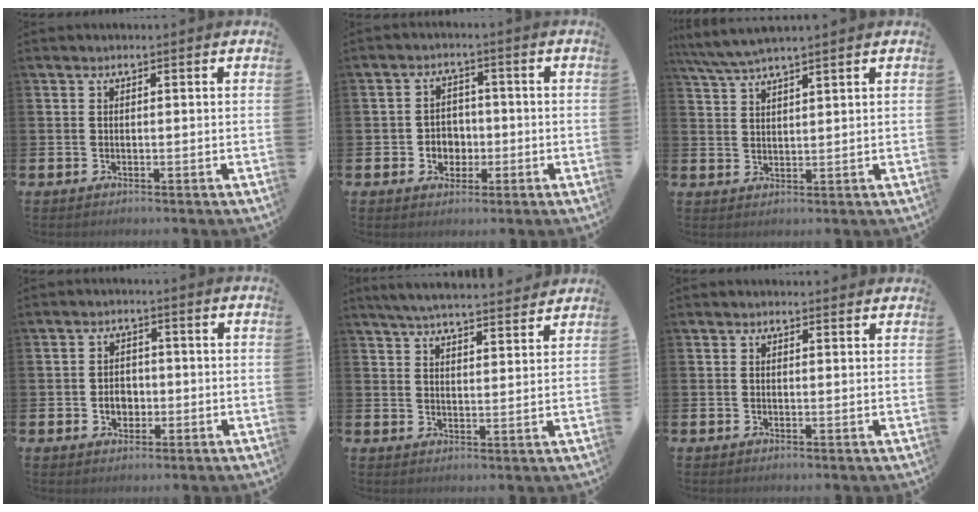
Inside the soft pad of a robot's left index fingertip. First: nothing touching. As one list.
[{"total": 3.3, "force": [-0.6, 3.2, 0.9], "torque": [-0.018, -0.001, -0.019]}, {"total": 4.2, "force": [3.9, -0.1, 1.5], "torque": [-0.042, -0.012, 0.070]}, {"total": 3.0, "force": [-0.6, 2.4, 1.6], "torque": [-0.016, -0.002, -0.019]}, {"total": 5.7, "force": [5.5, 0.3, 1.2], "torque": [-0.032, -0.030, 0.097]}, {"total": 0.5, "force": [0.5, 0.2, 0.1], "torque": [0.009, -0.004, 0.006]}]